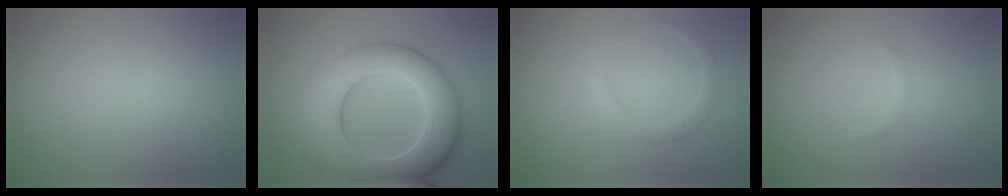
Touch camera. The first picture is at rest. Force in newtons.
{"total": 10.4, "press": 10.4, "slide": 0.2}
{"total": 1.5, "press": 1.5, "slide": 0.1}
{"total": 0.5, "press": 0.5, "slide": 0.0}